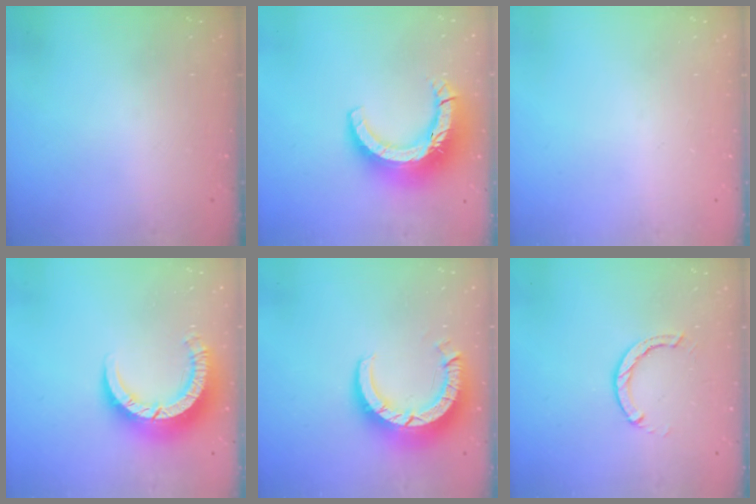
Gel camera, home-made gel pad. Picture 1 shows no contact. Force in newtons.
{"total": 16.1, "press": 16.0, "slide": 1.5}
{"total": 0.0}
{"total": 9.3, "press": 9.2, "slide": 1.1}
{"total": 10.6, "press": 10.5, "slide": 1.0}
{"total": 3.2, "press": 3.1, "slide": 0.5}